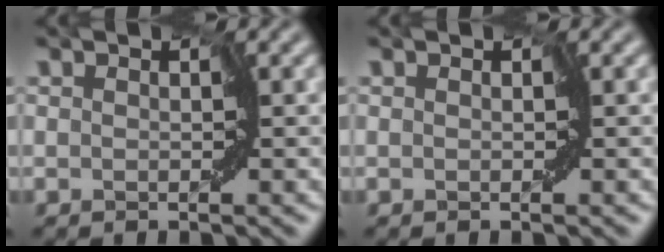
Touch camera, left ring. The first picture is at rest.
{"total": 0.0}